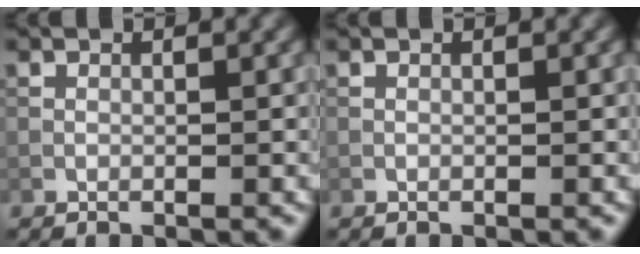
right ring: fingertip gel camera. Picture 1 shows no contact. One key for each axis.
{"total": 0.0}